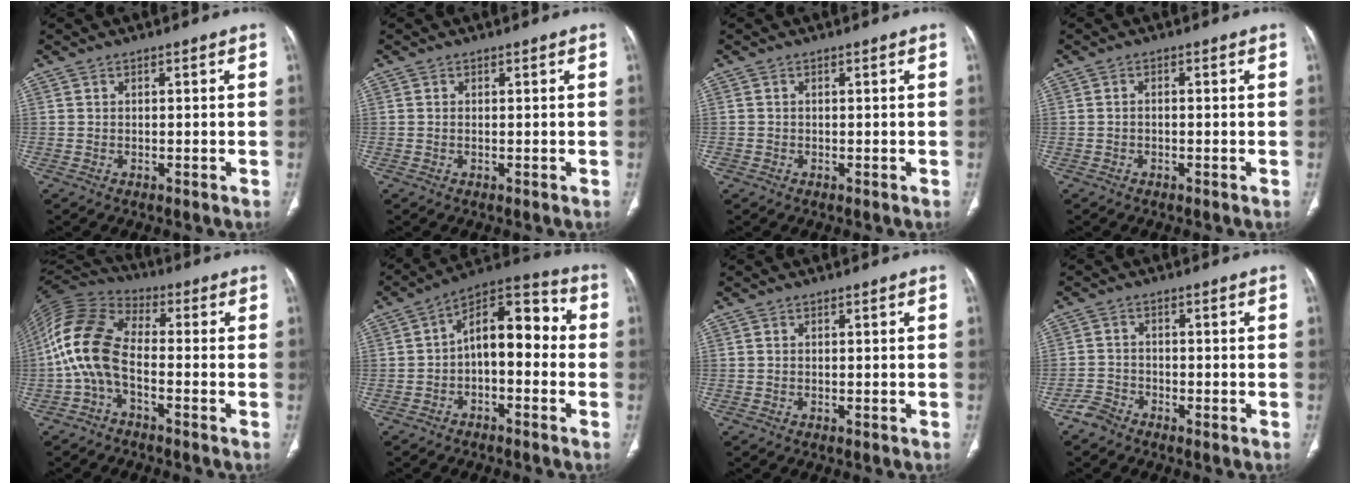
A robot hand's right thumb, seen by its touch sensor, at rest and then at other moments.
{"total": 0.0}
{"total": 0.8, "force": [-0.3, 0.7, 0.1], "torque": [-0.001, 0.004, -0.008]}
{"total": 0.9, "force": [-0.3, 0.5, 0.6], "torque": [-0.009, 0.005, -0.007]}
{"total": 12.8, "force": [-2.6, 6.9, 10.4], "torque": [-0.217, 0.043, -0.064]}
{"total": 12.8, "force": [-0.9, 7.0, 10.6], "torque": [-0.126, 0.054, -0.029]}
{"total": 0.0}
{"total": 2.8, "force": [-2.4, 1.4, 0.3], "torque": [0.001, 0.008, -0.052]}